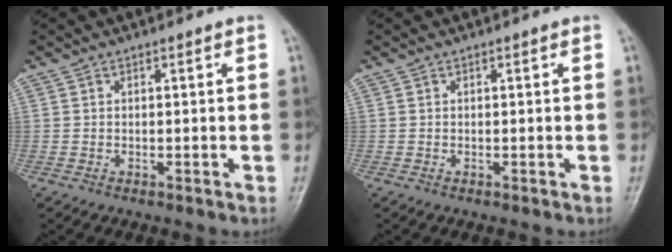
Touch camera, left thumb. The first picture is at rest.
{"total": 0.0}